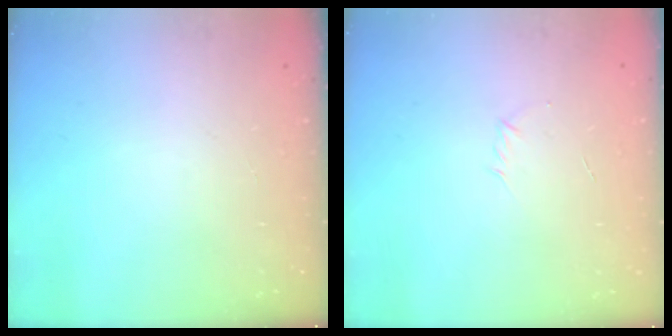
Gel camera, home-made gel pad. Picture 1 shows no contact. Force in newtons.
{"total": 2.9, "press": 2.8, "slide": 0.8}